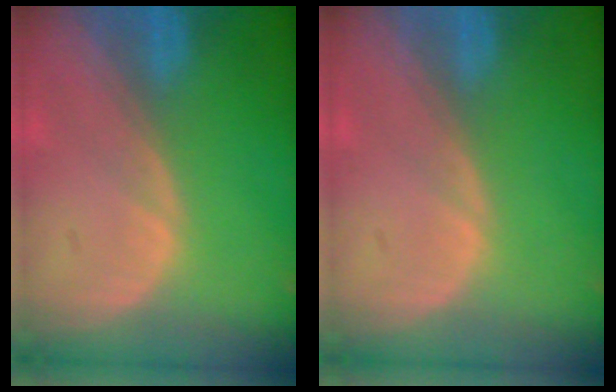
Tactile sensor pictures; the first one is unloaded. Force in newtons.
{"total": 0.0}